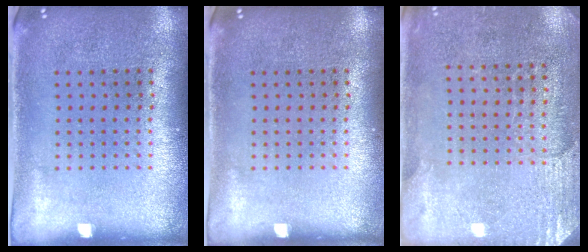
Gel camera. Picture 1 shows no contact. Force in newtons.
{"total": 0.0}
{"total": 2.7, "press": 2.4, "slide": 1.1}